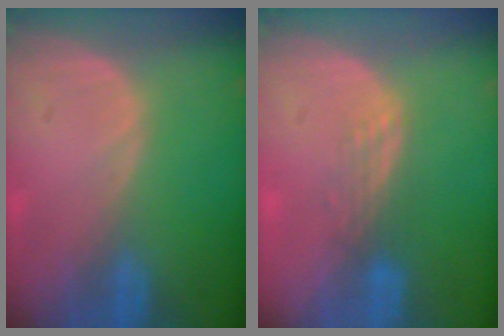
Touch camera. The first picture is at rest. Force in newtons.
{"total": 3.0, "press": 2.5, "slide": 1.7}